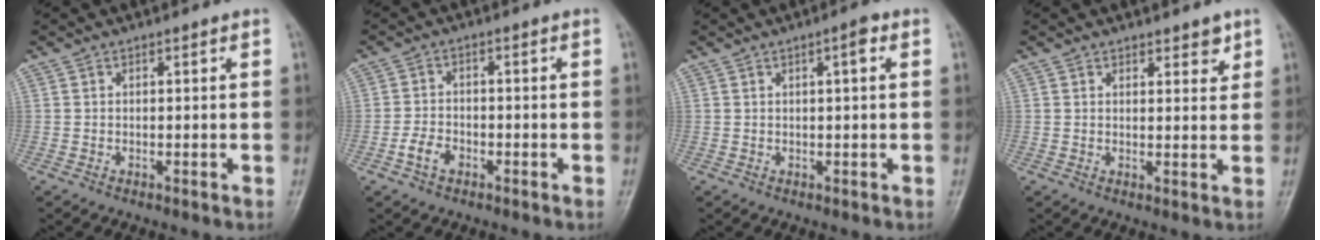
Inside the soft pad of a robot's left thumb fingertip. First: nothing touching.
{"total": 3.8, "force": [-1.9, 2.5, 2.2], "torque": [-0.036, 0.014, -0.037]}
{"total": 2.7, "force": [1.0, 0.5, 2.5], "torque": [-0.036, 0.003, 0.013]}
{"total": 3.3, "force": [2.3, 1.6, 1.8], "torque": [-0.003, -0.013, 0.031]}